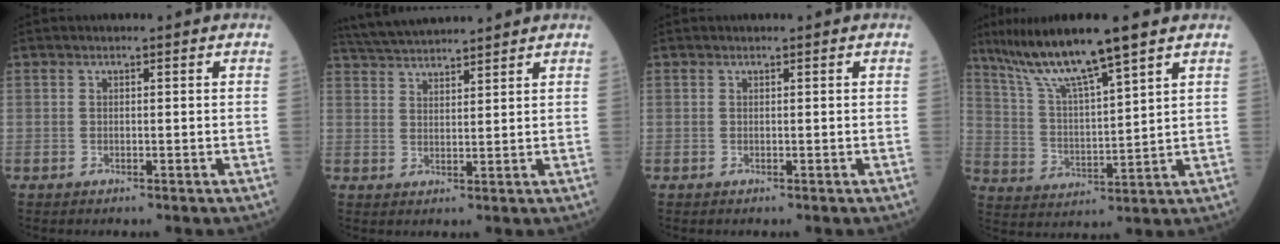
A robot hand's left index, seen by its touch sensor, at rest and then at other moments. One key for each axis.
{"total": 9.0, "fx": 8.5, "fy": 0.2, "fz": 3.0, "tx": -0.065, "ty": 0.036, "tz": 0.147}
{"total": 0.0}
{"total": 12.2, "fx": 9.3, "fy": -0.1, "fz": 8.0, "tx": -0.155, "ty": 0.008, "tz": 0.175}